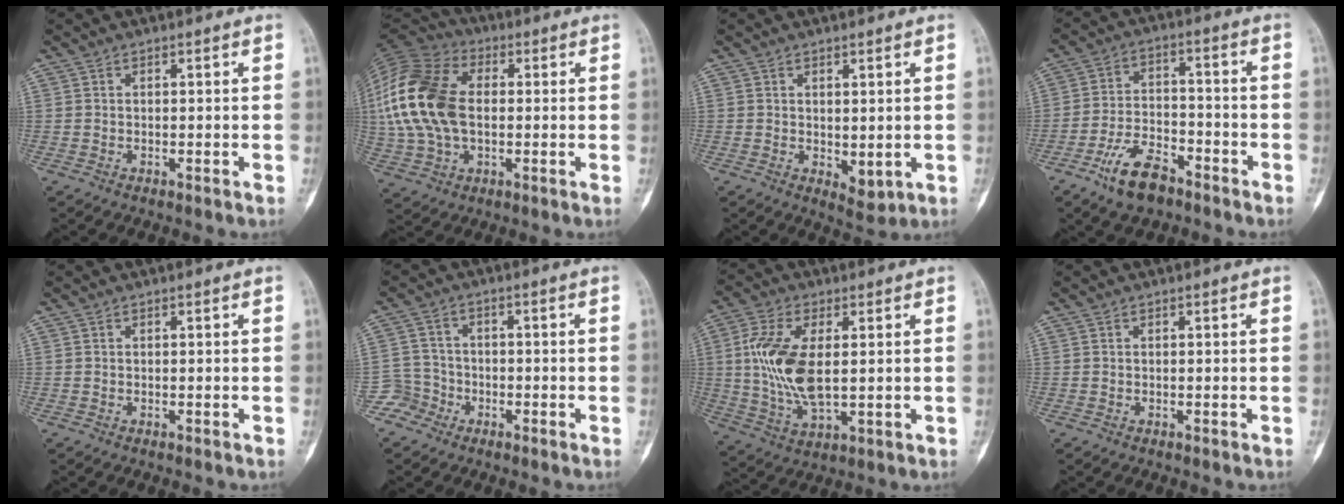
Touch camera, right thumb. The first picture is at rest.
{"total": 20.2, "force": [1.0, 12.9, 15.5], "torque": [-0.333, 0.015, 0.018]}
{"total": 3.7, "force": [0.0, 2.0, 3.0], "torque": [-0.033, -0.013, 0.011]}
{"total": 10.2, "force": [-6.6, 5.0, 5.9], "torque": [-0.102, 0.038, -0.122]}
{"total": 0.0}
{"total": 4.8, "force": [-2.9, 3.9, -0.5], "torque": [0.039, 0.029, -0.063]}
{"total": 14.0, "force": [1.6, 6.9, 12.1], "torque": [-0.251, -0.010, 0.036]}
{"total": 0.0}